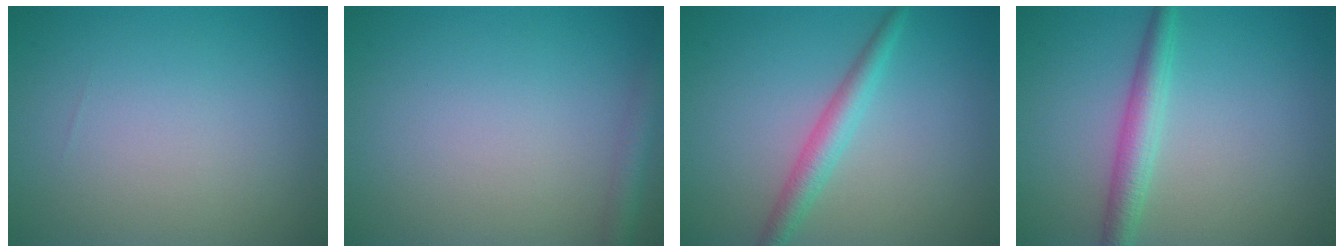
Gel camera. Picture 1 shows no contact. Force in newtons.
{"total": 2.1, "press": 2.1, "slide": 0.1}
{"total": 2.7, "press": 2.7, "slide": 0.1}
{"total": 3.0, "press": 3.0, "slide": 0.1}